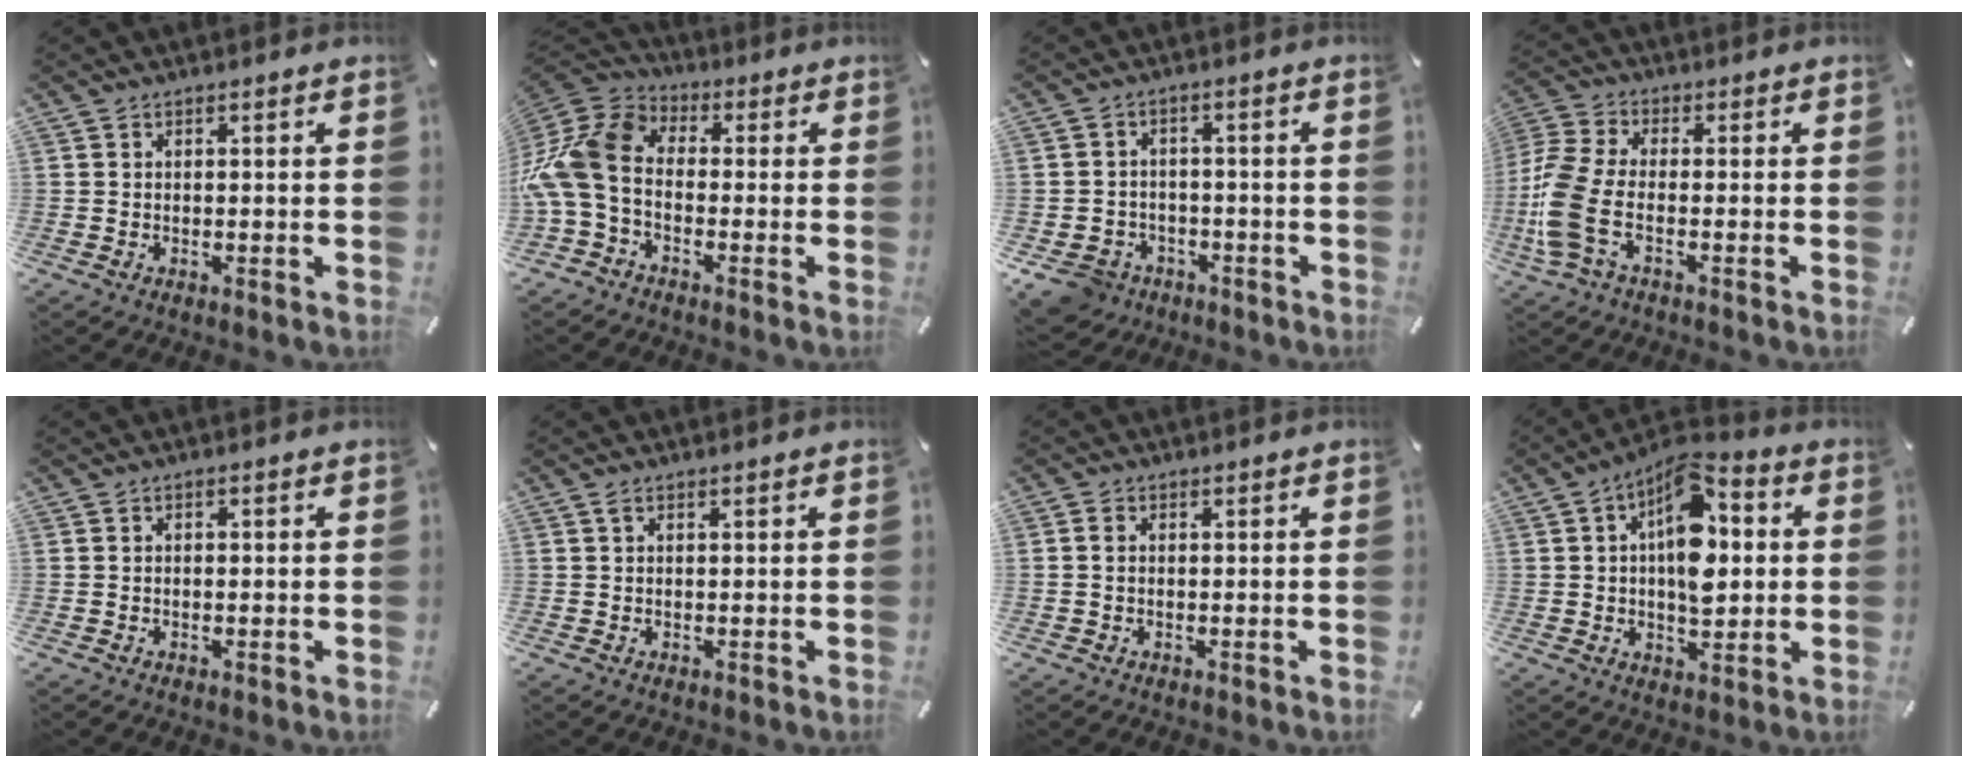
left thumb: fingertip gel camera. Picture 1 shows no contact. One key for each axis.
{"total": 12.6, "fx": -3.0, "fy": 8.9, "fz": 8.4, "tx": -0.189, "ty": 0.022, "tz": -0.058}
{"total": 5.5, "fx": -3.2, "fy": 4.3, "fz": 1.5, "tx": -0.042, "ty": 0.019, "tz": -0.063}
{"total": 10.7, "fx": -2.6, "fy": 6.1, "fz": 8.4, "tx": -0.205, "ty": -0.006, "tz": -0.046}
{"total": 0.7, "fx": -0.1, "fy": 0.4, "fz": 0.6, "tx": -0.011, "ty": 0.000, "tz": -0.003}
{"total": 1.0, "fx": 0.4, "fy": 0.4, "fz": 0.8, "tx": -0.015, "ty": 0.002, "tz": 0.007}
{"total": 1.4, "fx": 0.1, "fy": 1.1, "fz": 1.0, "tx": -0.021, "ty": 0.006, "tz": -0.001}
{"total": 14.1, "fx": 3.1, "fy": 8.3, "fz": 10.9, "tx": -0.169, "ty": -0.024, "tz": 0.054}